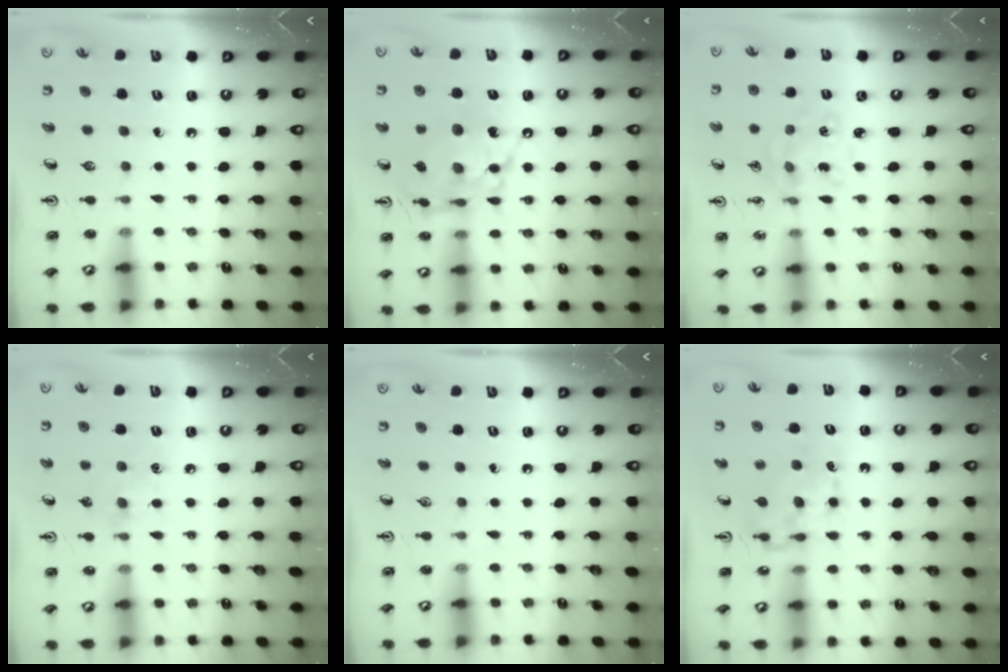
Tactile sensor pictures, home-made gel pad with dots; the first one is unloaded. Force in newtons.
{"total": 13.3, "press": 13.3, "slide": 1.3}
{"total": 1.8, "press": 1.8, "slide": 0.1}
{"total": 6.2, "press": 6.1, "slide": 0.9}
{"total": 0.0}
{"total": 6.9, "press": 6.9, "slide": 0.5}